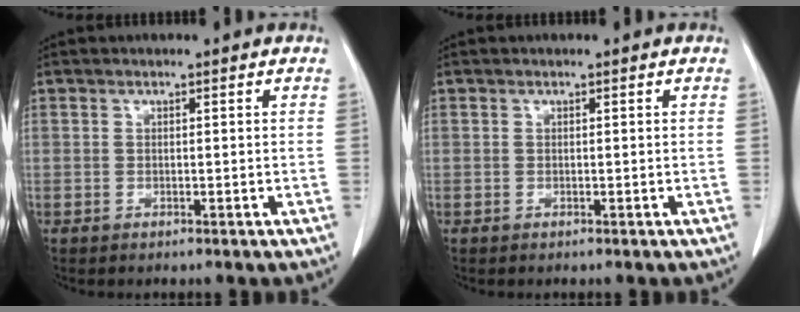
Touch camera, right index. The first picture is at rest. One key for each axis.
{"total": 0.0}